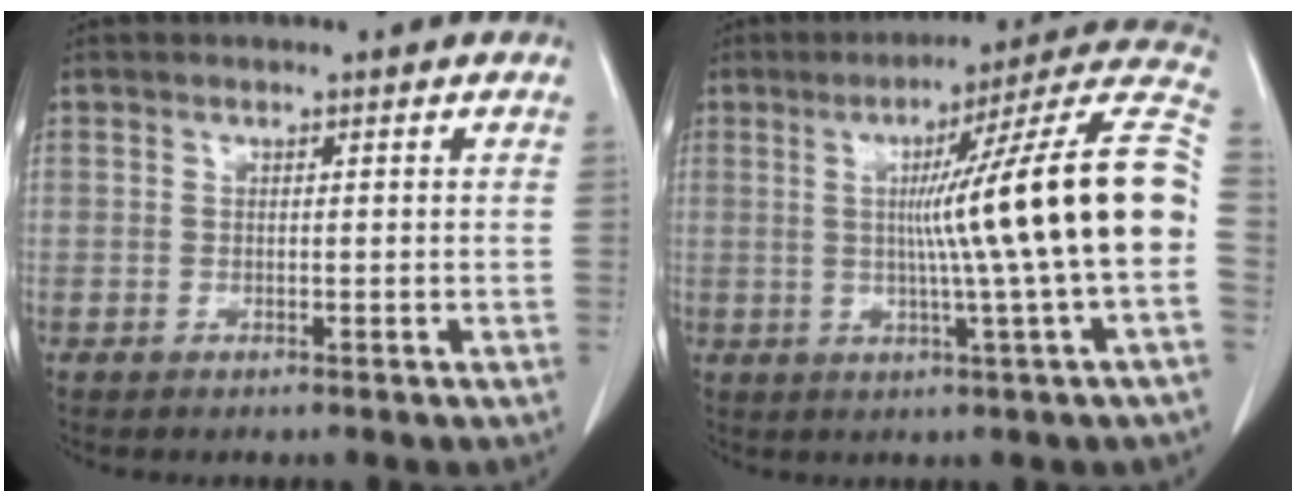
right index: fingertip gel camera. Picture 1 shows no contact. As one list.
[{"total": 20.6, "force": [0.1, -2.2, 20.5], "torque": [-0.251, 0.021, -0.014]}]